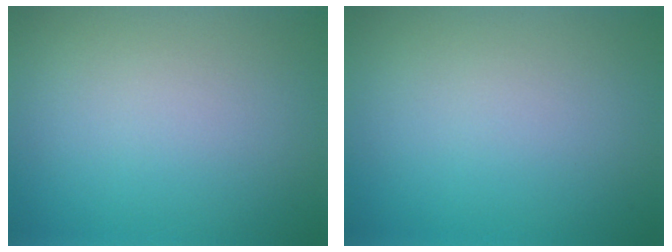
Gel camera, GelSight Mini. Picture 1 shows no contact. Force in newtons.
{"total": 0.0}